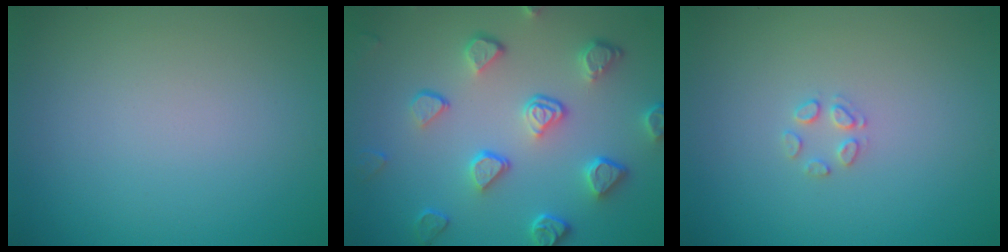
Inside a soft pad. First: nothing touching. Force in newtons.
{"total": 5.4, "press": 4.2, "slide": 3.4}
{"total": 1.2, "press": 1.2, "slide": 0.1}